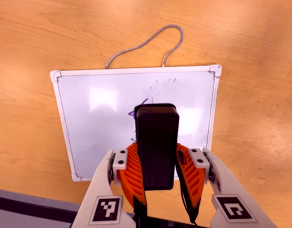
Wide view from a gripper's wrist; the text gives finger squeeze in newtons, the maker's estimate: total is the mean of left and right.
{"total": 10.1, "left": 8.7, "right": 11.4}